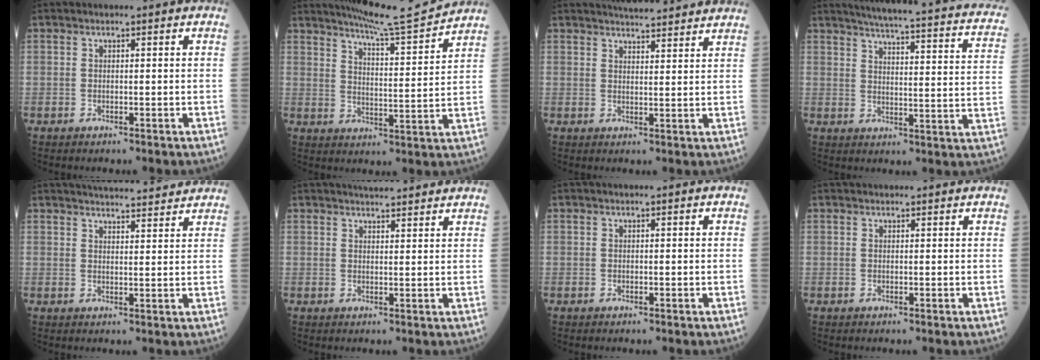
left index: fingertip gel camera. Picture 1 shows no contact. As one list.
[{"total": 11.1, "force": [10.6, -1.2, 3.0], "torque": [-0.051, -0.015, 0.158]}, {"total": 9.8, "force": [9.2, 1.1, 3.4], "torque": [-0.047, 0.017, 0.116]}, {"total": 25.0, "force": [21.5, 2.2, 12.6], "torque": [-0.170, -0.038, 0.244]}, {"total": 11.9, "force": [11.3, 1.1, 3.5], "torque": [-0.046, 0.016, 0.145]}, {"total": 5.8, "force": [5.3, 0.8, 2.2], "torque": [-0.029, 0.023, 0.067]}, {"total": 0.0}, {"total": 3.3, "force": [3.2, 0.2, 0.7], "torque": [-0.008, 0.026, 0.041]}]